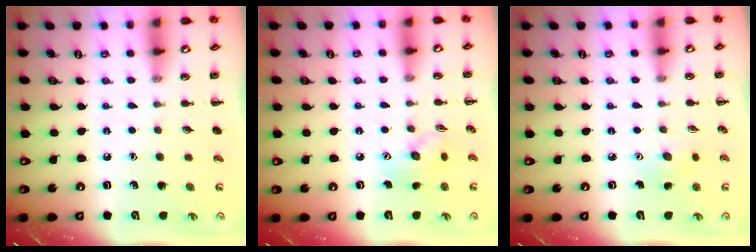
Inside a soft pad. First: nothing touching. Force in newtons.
{"total": 6.8, "press": 6.8, "slide": 0.3}
{"total": 3.6, "press": 3.5, "slide": 0.9}